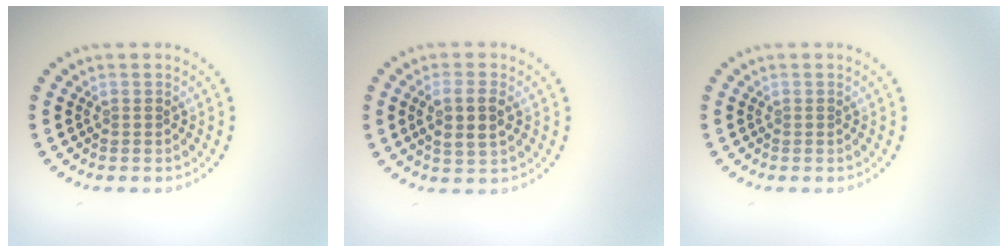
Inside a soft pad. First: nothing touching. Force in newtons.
{"total": 3.0, "press": 2.8, "slide": 0.9}
{"total": 0.0}